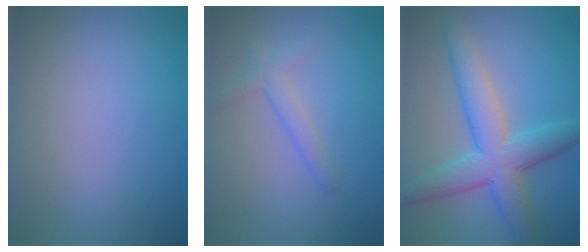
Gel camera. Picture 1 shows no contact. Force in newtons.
{"total": 1.9, "press": 1.9, "slide": 0.1}
{"total": 6.5, "press": 6.5, "slide": 0.2}